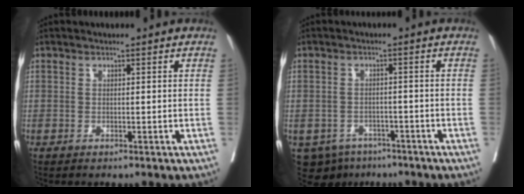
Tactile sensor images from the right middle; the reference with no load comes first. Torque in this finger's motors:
{"motor_torque": [-0.40, -0.25, 0.01, -0.02]}